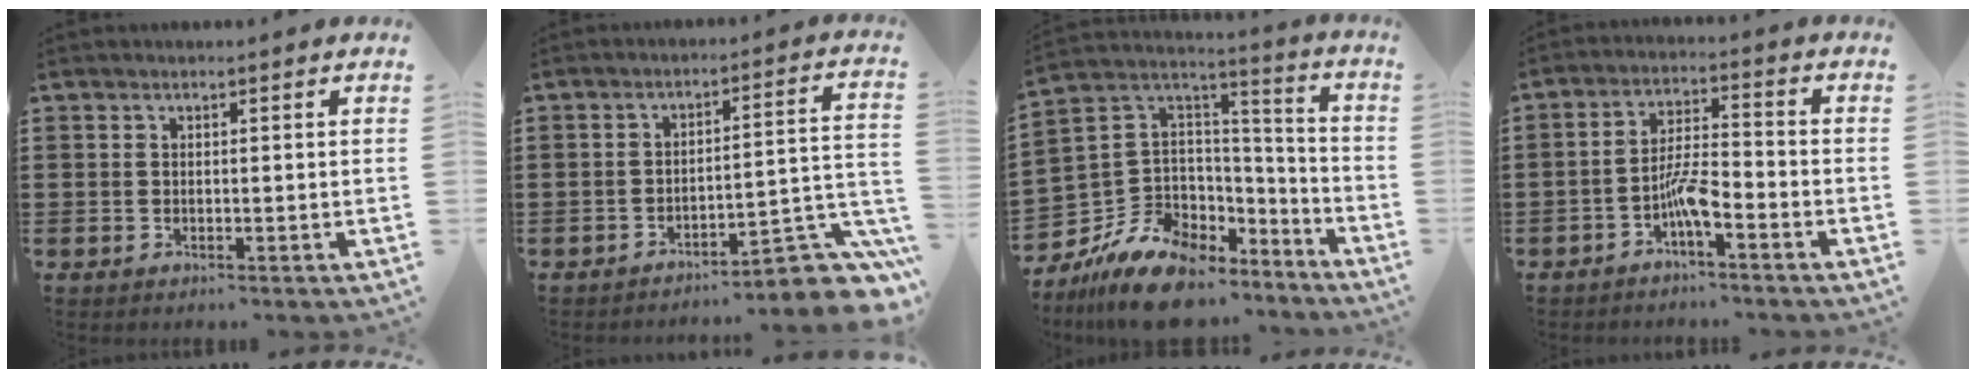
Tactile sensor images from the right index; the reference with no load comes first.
{"total": 6.7, "force": [-5.1, 1.6, 4.2], "torque": [-0.046, -0.009, -0.098]}
{"total": 12.6, "force": [-9.1, 7.4, 4.7], "torque": [-0.123, 0.018, -0.168]}
{"total": 5.3, "force": [-2.8, 1.3, 4.2], "torque": [-0.094, 0.002, -0.057]}